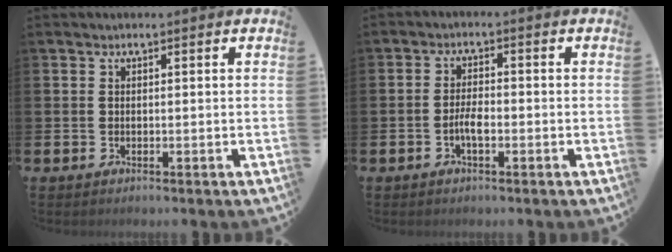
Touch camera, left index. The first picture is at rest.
{"total": 2.8, "force": [-1.1, 1.0, 2.4], "torque": [-0.043, 0.005, -0.021]}